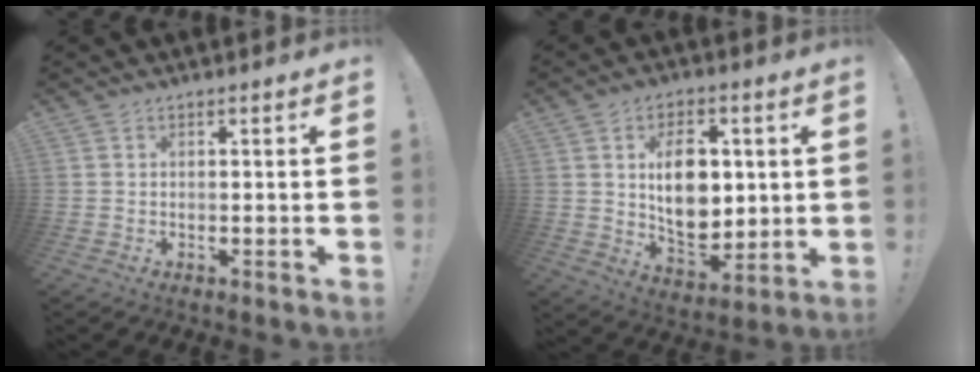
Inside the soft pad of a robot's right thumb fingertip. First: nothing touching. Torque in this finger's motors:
{"motor_torque": [-0.15, 0.94, 0.23, 0.06, 0.39]}